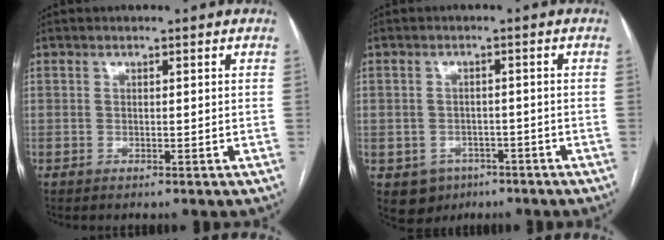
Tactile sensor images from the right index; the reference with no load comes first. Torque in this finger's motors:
{"motor_torque": [-0.21, -0.15, -0.42, -0.20]}